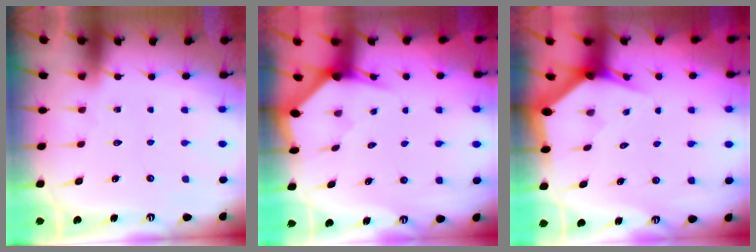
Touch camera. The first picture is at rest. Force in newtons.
{"total": 2.9, "press": 2.9, "slide": 0.2}
{"total": 3.4, "press": 3.3, "slide": 0.3}